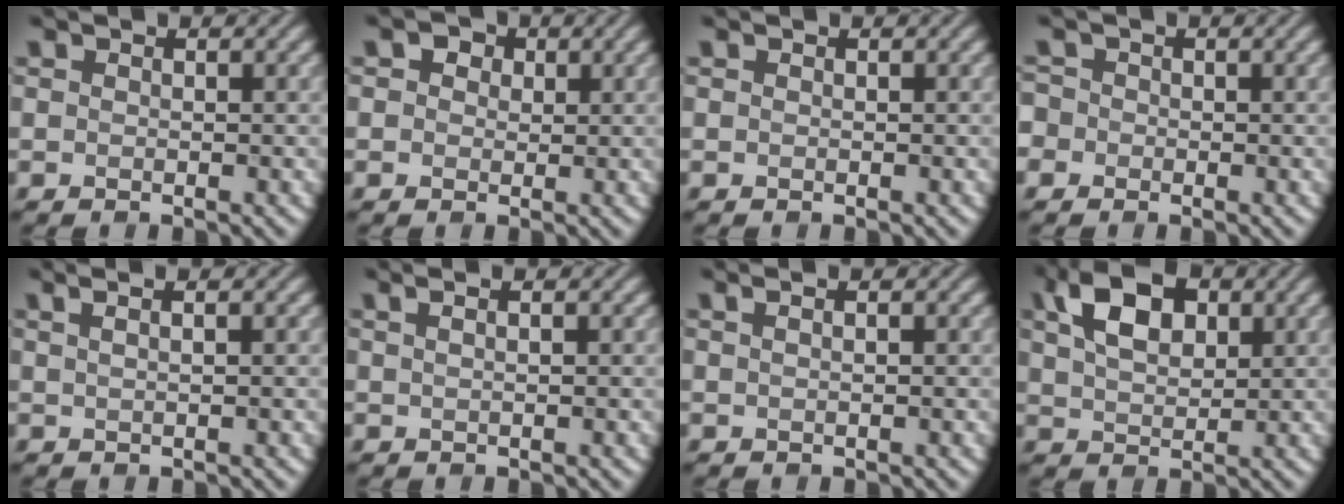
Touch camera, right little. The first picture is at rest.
{"total": 3.6, "force": [1.8, 2.5, 1.8], "torque": [-0.029, 0.012, 0.007]}
{"total": 0.0}
{"total": 1.5, "force": [-0.4, 1.4, 0.3], "torque": [0.004, 0.008, -0.017]}
{"total": 4.2, "force": [2.2, 2.1, 3.0], "torque": [-0.020, 0.034, 0.000]}
{"total": 3.3, "force": [1.7, 1.7, 2.4], "torque": [-0.014, 0.023, -0.005]}
{"total": 2.3, "force": [1.2, 1.1, 1.7], "torque": [-0.009, 0.009, -0.006]}
{"total": 6.0, "force": [2.7, 3.6, 4.0], "torque": [-0.084, 0.010, 0.045]}